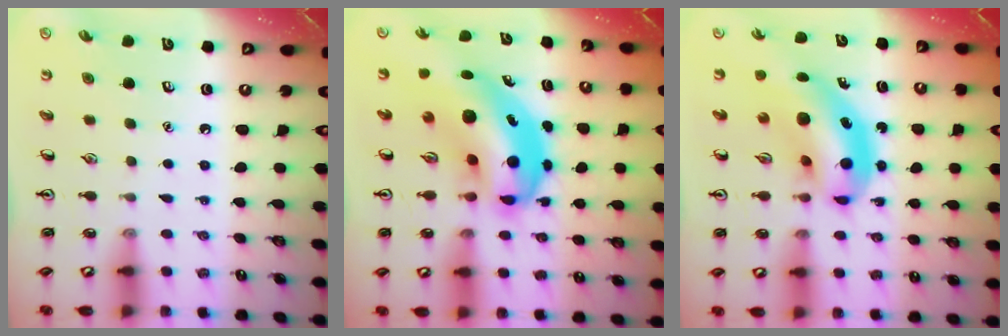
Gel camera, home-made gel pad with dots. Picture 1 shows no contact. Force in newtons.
{"total": 10.4, "press": 9.9, "slide": 3.1}
{"total": 11.4, "press": 10.9, "slide": 3.3}